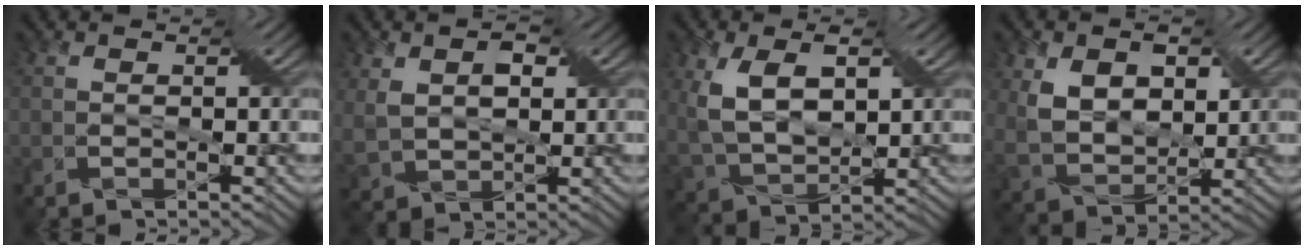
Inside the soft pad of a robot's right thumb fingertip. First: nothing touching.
{"total": 5.0, "force": [1.9, 3.2, 3.4], "torque": [-0.090, 0.001, 0.041]}
{"total": 9.3, "force": [3.1, 5.1, 7.2], "torque": [-0.174, 0.001, 0.056]}
{"total": 7.1, "force": [2.9, 4.5, 4.7], "torque": [-0.111, -0.004, 0.052]}